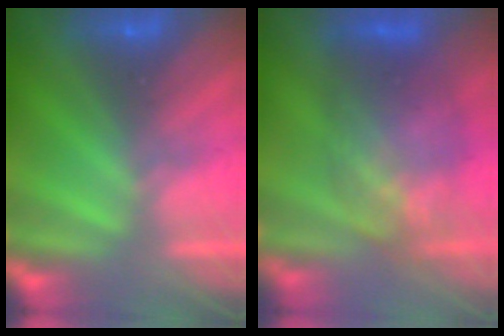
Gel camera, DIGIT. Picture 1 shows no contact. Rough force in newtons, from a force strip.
{"total": 7.5}